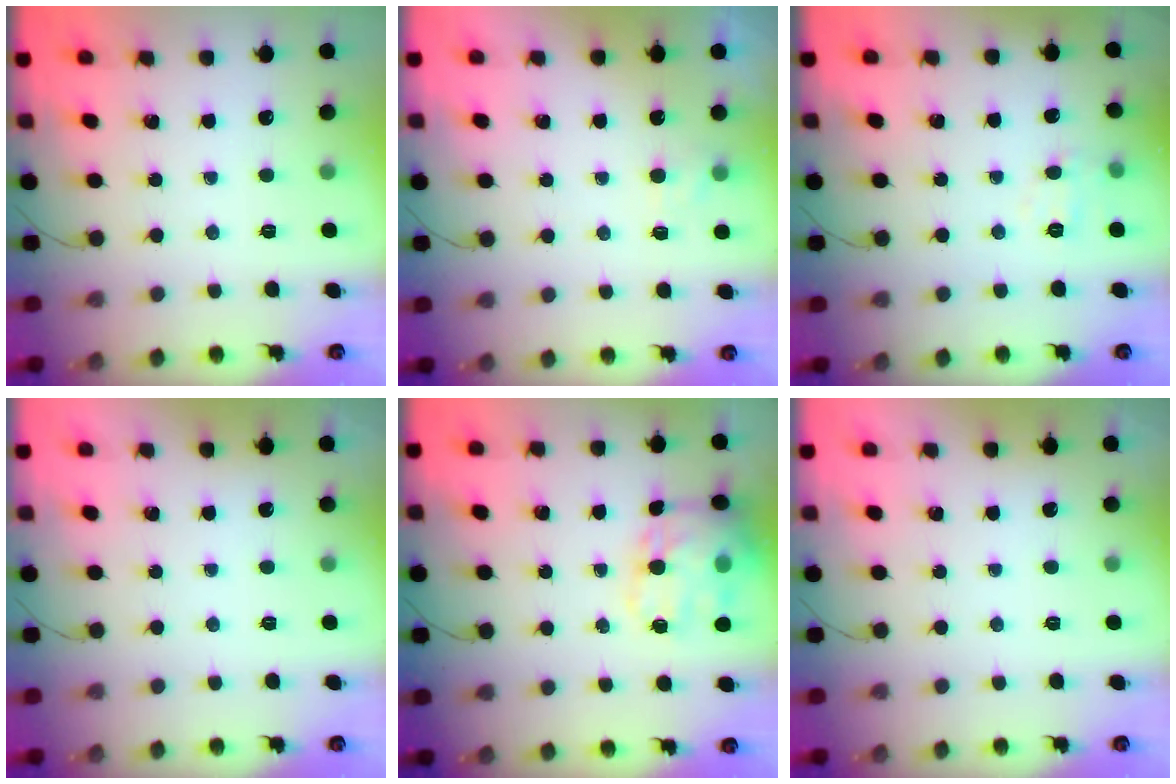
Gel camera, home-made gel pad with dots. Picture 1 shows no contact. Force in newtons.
{"total": 2.0, "press": 1.6, "slide": 1.2}
{"total": 5.8, "press": 5.6, "slide": 1.2}
{"total": 1.9, "press": 1.9, "slide": 0.3}
{"total": 17.9, "press": 17.6, "slide": 3.1}
{"total": 1.9, "press": 1.9, "slide": 0.3}